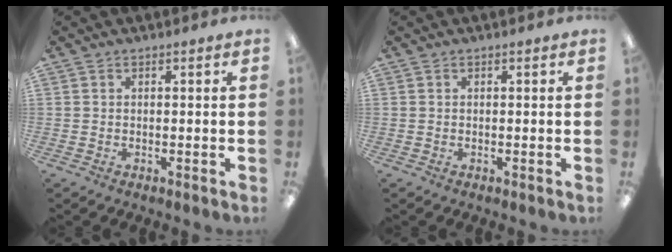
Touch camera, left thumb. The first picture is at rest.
{"total": 0.0}